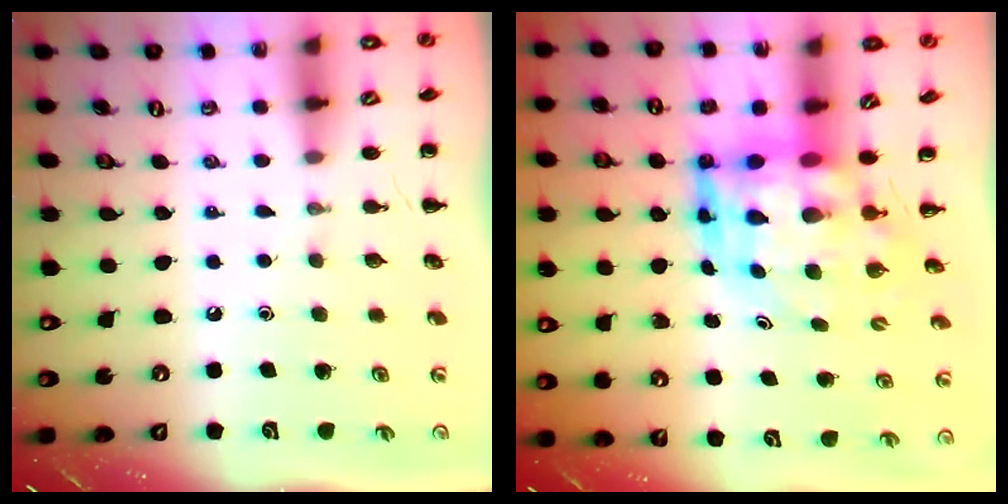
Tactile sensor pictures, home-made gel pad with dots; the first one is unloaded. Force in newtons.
{"total": 7.9, "press": 7.5, "slide": 2.5}